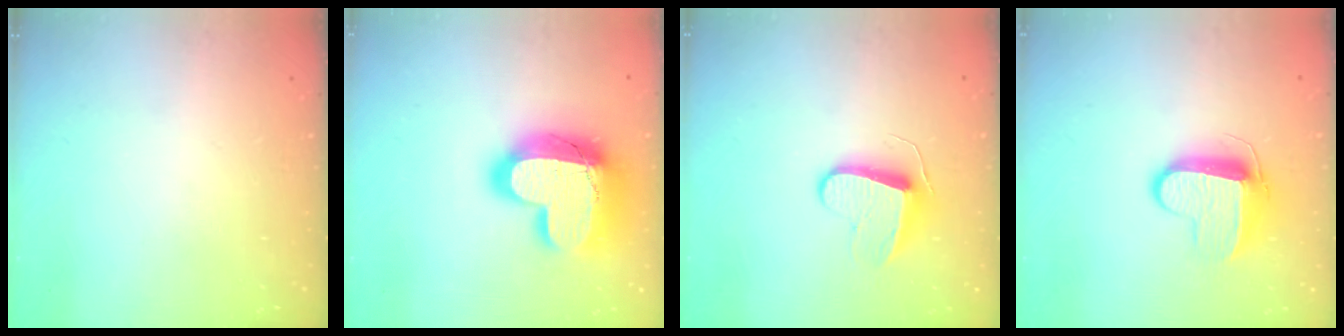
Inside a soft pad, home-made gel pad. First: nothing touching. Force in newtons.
{"total": 21.0, "press": 20.9, "slide": 1.5}
{"total": 9.3, "press": 9.3, "slide": 0.6}
{"total": 10.3, "press": 10.3, "slide": 1.1}